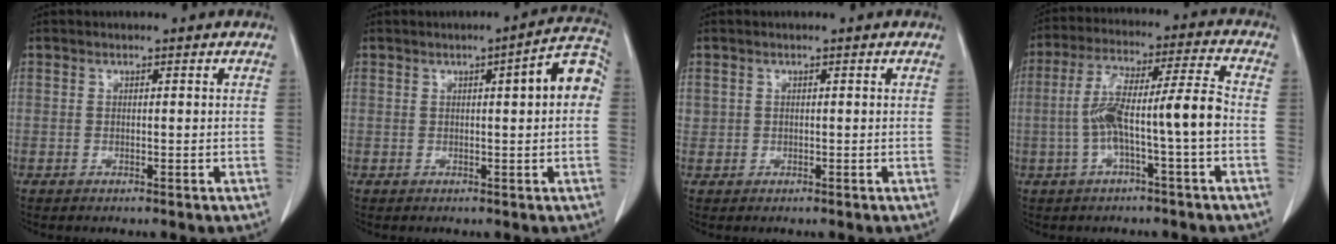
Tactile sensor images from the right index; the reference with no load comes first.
{"total": 6.6, "force": [0.9, 0.9, 6.4], "torque": [-0.079, 0.020, 0.005]}
{"total": 0.9, "force": [0.3, 0.8, 0.1], "torque": [0.007, 0.009, 0.007]}
{"total": 11.0, "force": [-2.1, 0.2, 10.8], "torque": [-0.202, 0.033, -0.038]}